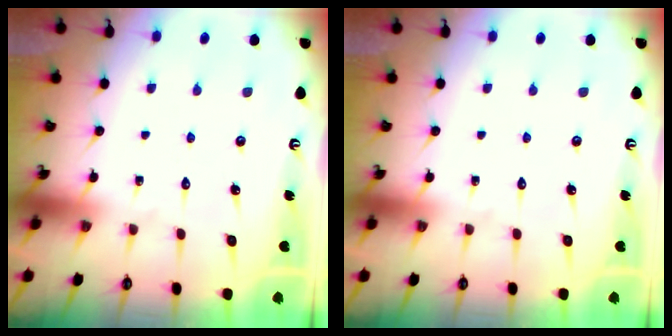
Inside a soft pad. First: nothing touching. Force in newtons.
{"total": 0.0}